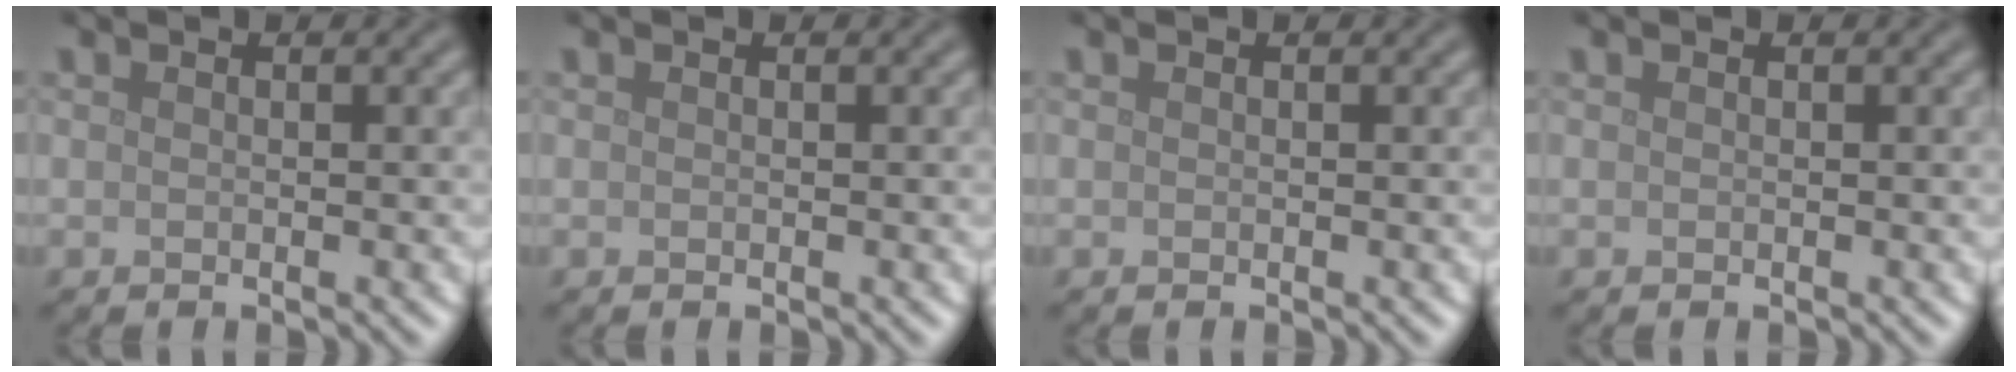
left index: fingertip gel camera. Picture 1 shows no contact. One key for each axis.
{"total": 0.0}
{"total": 0.0}
{"total": 0.0}